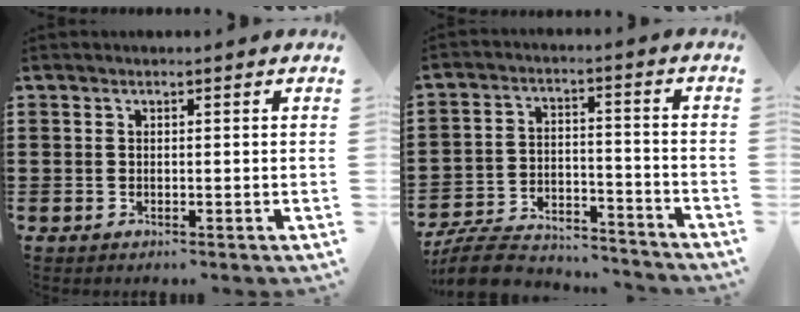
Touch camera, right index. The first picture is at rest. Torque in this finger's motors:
{"motor_torque": [-1.21, 0.92, -1.05, -0.21]}